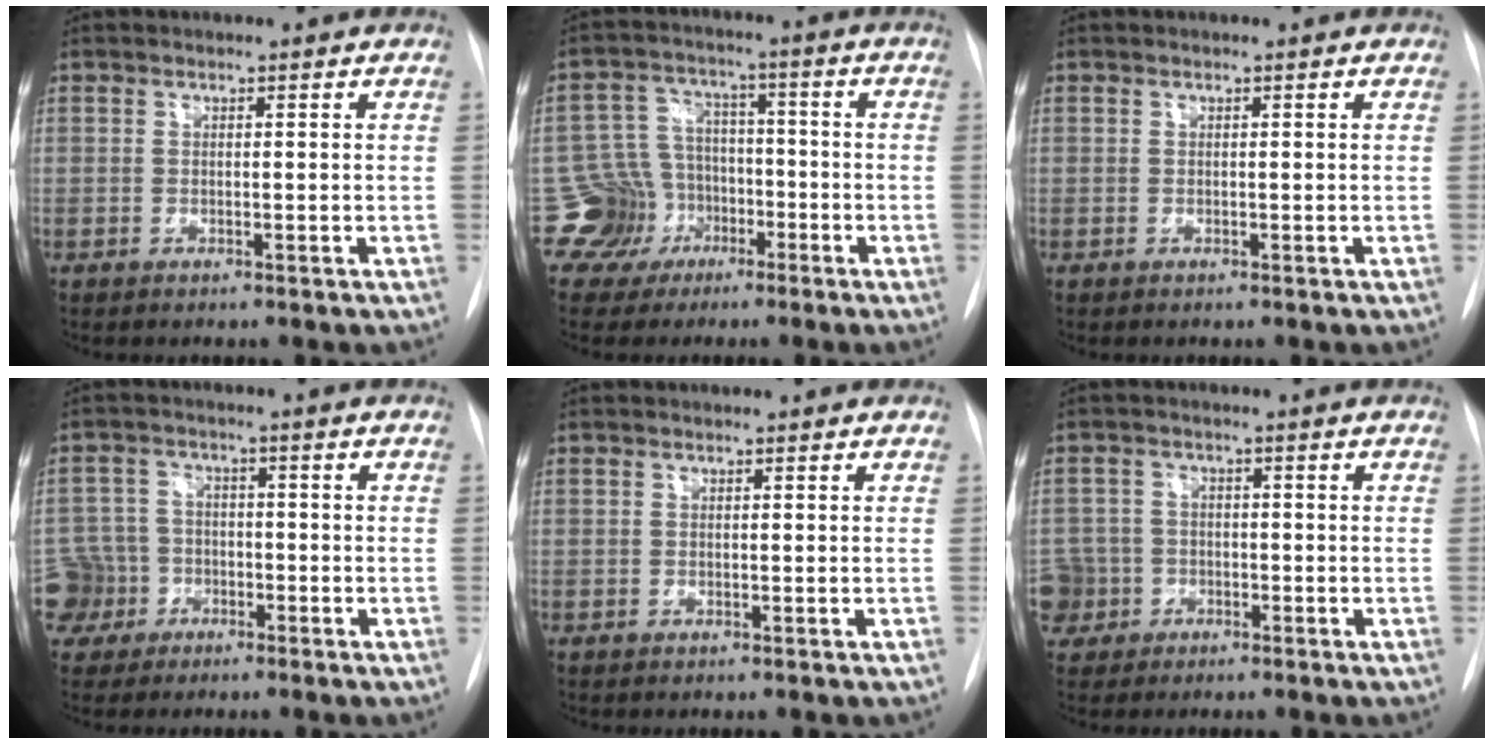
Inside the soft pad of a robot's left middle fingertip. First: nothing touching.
{"total": 8.3, "force": [-3.9, 7.3, -0.1], "torque": [0.009, 0.029, -0.064]}
{"total": 0.0}
{"total": 6.7, "force": [-3.2, 5.8, -0.3], "torque": [0.005, 0.011, -0.057]}
{"total": 0.0}
{"total": 5.9, "force": [-2.6, 5.3, -0.2], "torque": [0.002, 0.013, -0.046]}